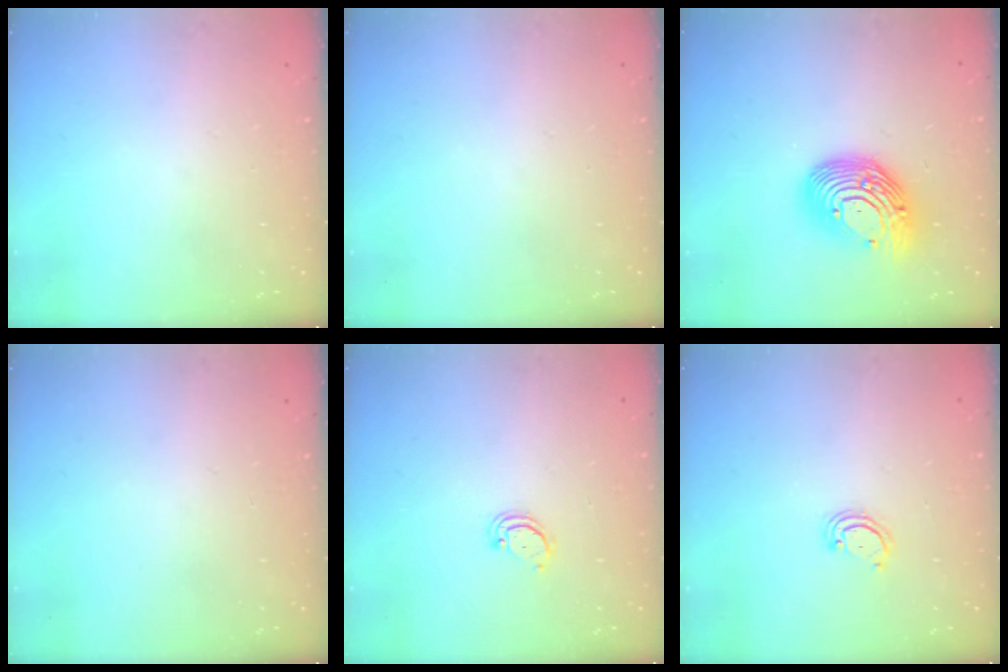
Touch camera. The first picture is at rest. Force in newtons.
{"total": 0.0}
{"total": 16.1, "press": 16.0, "slide": 2.0}
{"total": 0.0}
{"total": 2.9, "press": 2.9, "slide": 0.2}
{"total": 3.1, "press": 3.1, "slide": 0.4}